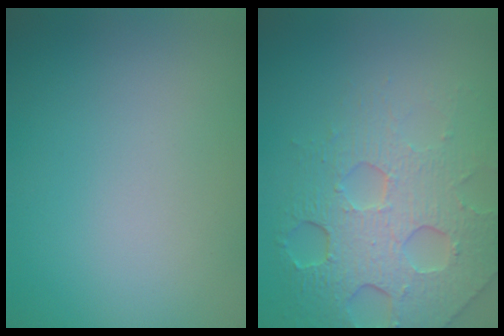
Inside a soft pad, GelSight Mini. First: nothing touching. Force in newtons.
{"total": 7.7, "press": 5.2, "slide": 5.6}